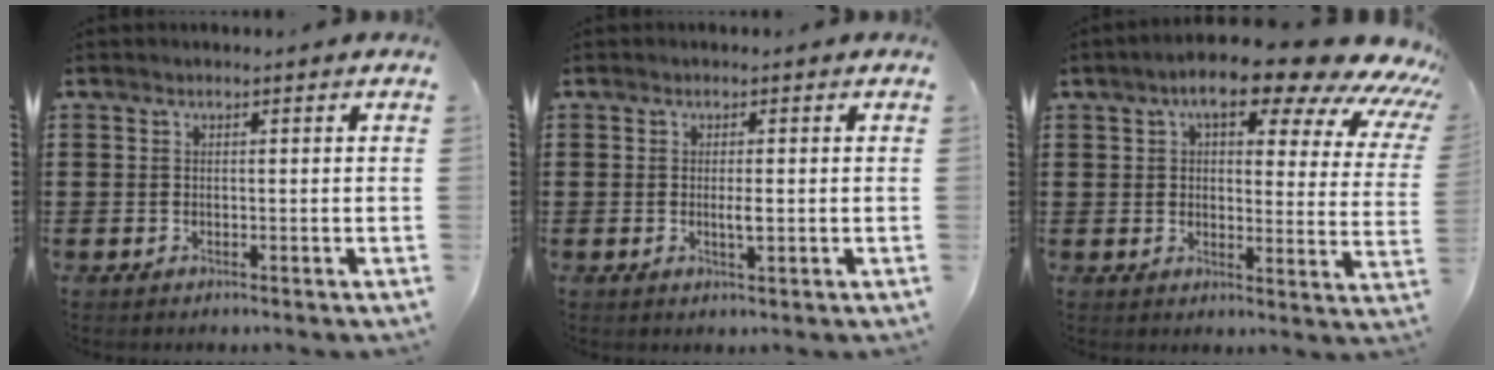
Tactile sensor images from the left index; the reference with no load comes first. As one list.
[{"total": 1.9, "force": [-0.1, 0.3, 1.8], "torque": [-0.035, -0.004, -0.002]}, {"total": 11.6, "force": [8.4, 3.1, 7.3], "torque": [-0.122, -0.044, 0.136]}]